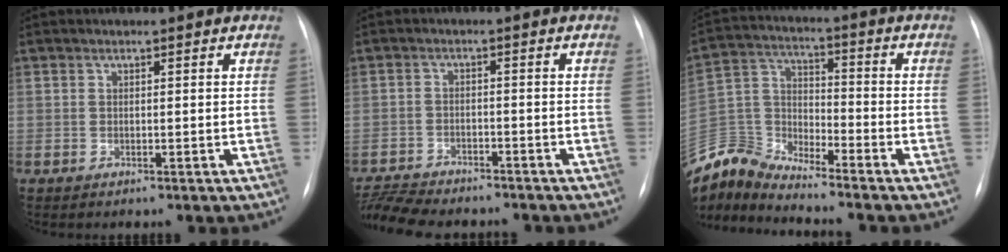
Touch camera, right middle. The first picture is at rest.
{"total": 11.1, "force": [-10.1, 2.4, 3.8], "torque": [-0.077, 0.001, -0.156]}
{"total": 10.4, "force": [-10.4, 0.2, 0.3], "torque": [-0.022, 0.034, -0.210]}